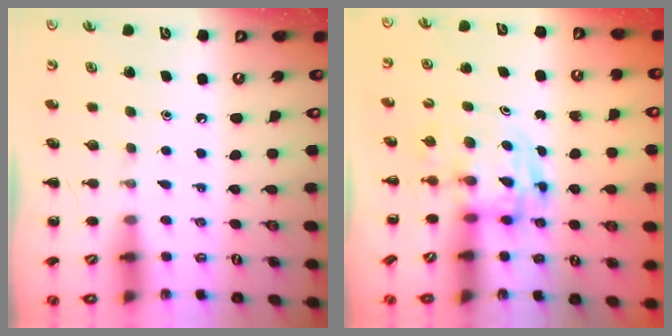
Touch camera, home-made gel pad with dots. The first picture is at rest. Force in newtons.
{"total": 3.4, "press": 3.4, "slide": 0.6}